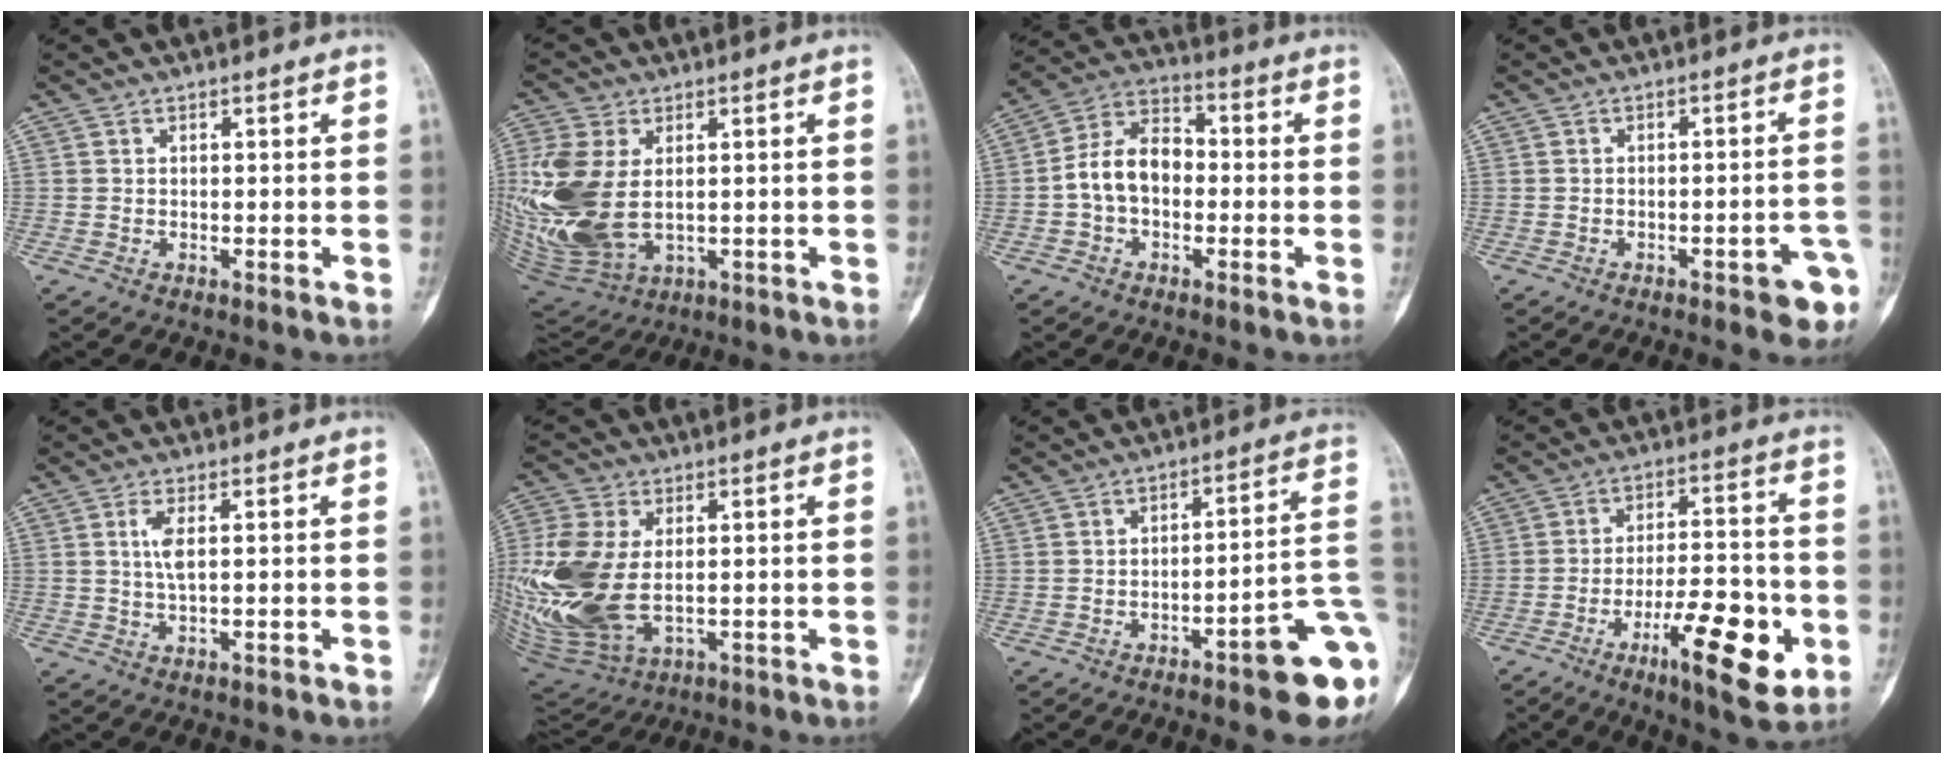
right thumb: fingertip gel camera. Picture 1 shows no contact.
{"total": 18.8, "force": [0.9, 11.7, 14.7], "torque": [-0.349, -0.022, 0.034]}
{"total": 10.1, "force": [-1.2, 6.9, 7.3], "torque": [-0.123, 0.035, -0.036]}
{"total": 6.7, "force": [-3.4, 2.1, 5.4], "torque": [-0.055, 0.024, -0.036]}
{"total": 2.9, "force": [0.5, 0.7, 2.8], "torque": [-0.066, -0.003, 0.012]}
{"total": 20.6, "force": [-0.2, 12.4, 16.5], "torque": [-0.398, -0.022, 0.014]}
{"total": 14.2, "force": [-5.3, 2.9, 12.9], "torque": [-0.124, 0.036, -0.064]}
{"total": 16.4, "force": [-6.3, 5.0, 14.2], "torque": [-0.211, 0.022, -0.091]}